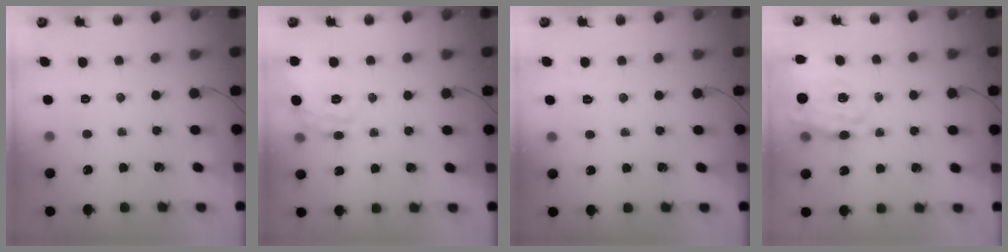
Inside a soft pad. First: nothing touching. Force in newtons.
{"total": 14.6, "press": 14.6, "slide": 0.5}
{"total": 2.5, "press": 1.8, "slide": 1.7}
{"total": 21.4, "press": 21.0, "slide": 4.0}